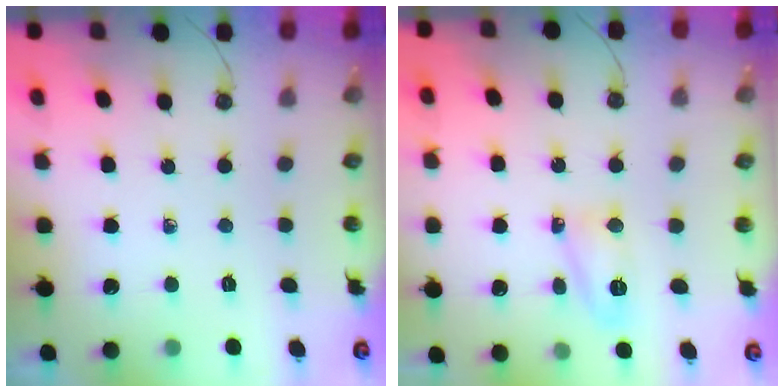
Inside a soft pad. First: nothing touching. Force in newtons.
{"total": 6.9, "press": 6.2, "slide": 3.1}